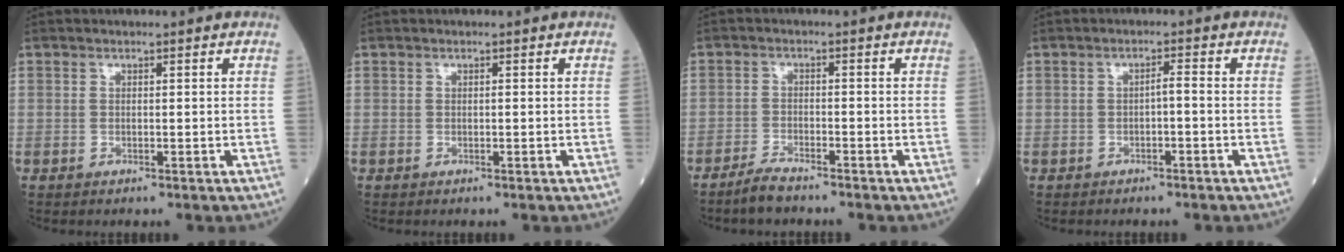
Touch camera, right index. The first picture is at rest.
{"total": 0.0}
{"total": 3.3, "force": [-3.0, 0.4, 1.4], "torque": [-0.030, -0.005, -0.058]}
{"total": 1.6, "force": [-0.5, 0.2, 1.5], "torque": [-0.020, 0.006, -0.008]}